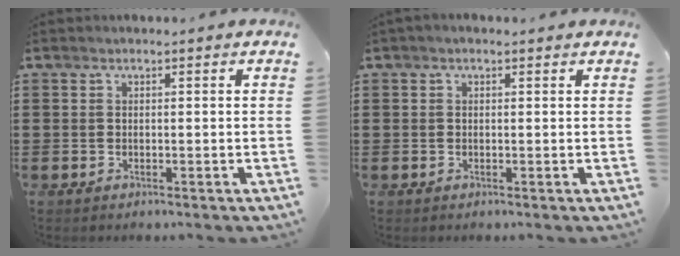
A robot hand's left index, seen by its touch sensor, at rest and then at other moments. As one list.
[{"total": 0.5, "force": [0.1, 0.3, 0.4], "torque": [-0.008, 0.002, 0.001]}]